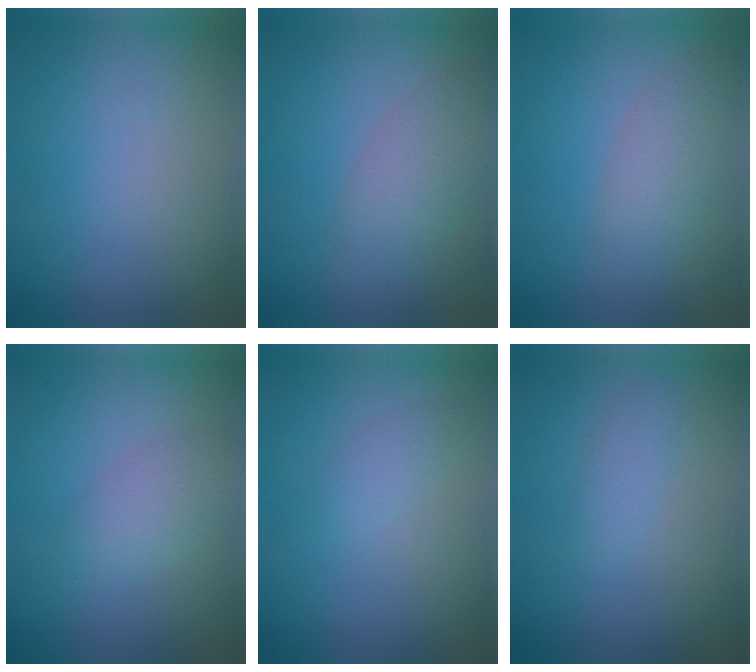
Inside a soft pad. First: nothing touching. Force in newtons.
{"total": 3.4, "press": 3.4, "slide": 0.1}
{"total": 2.8, "press": 2.8, "slide": 0.2}
{"total": 2.4, "press": 2.4, "slide": 0.2}
{"total": 1.2, "press": 1.2, "slide": 0.0}
{"total": 1.4, "press": 1.4, "slide": 0.0}